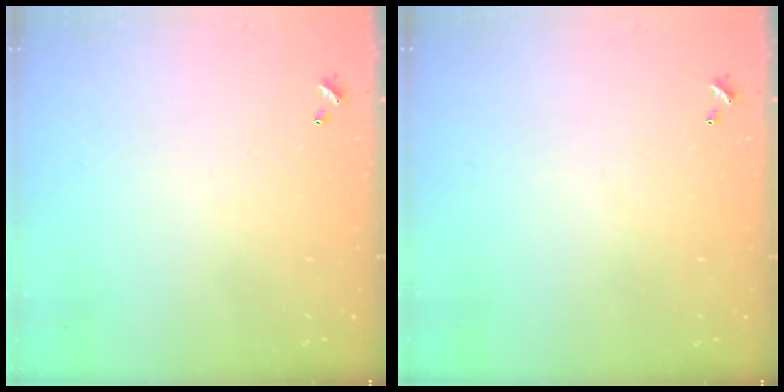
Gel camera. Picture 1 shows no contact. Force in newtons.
{"total": 0.0}